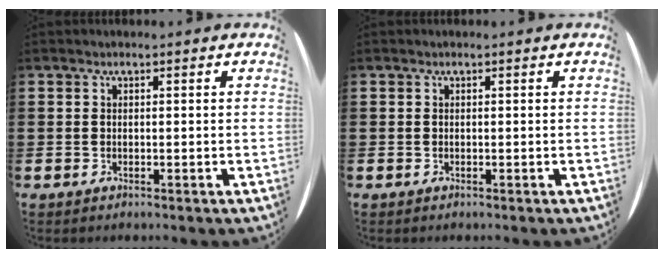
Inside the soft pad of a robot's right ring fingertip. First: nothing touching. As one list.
[{"total": 0.0}]